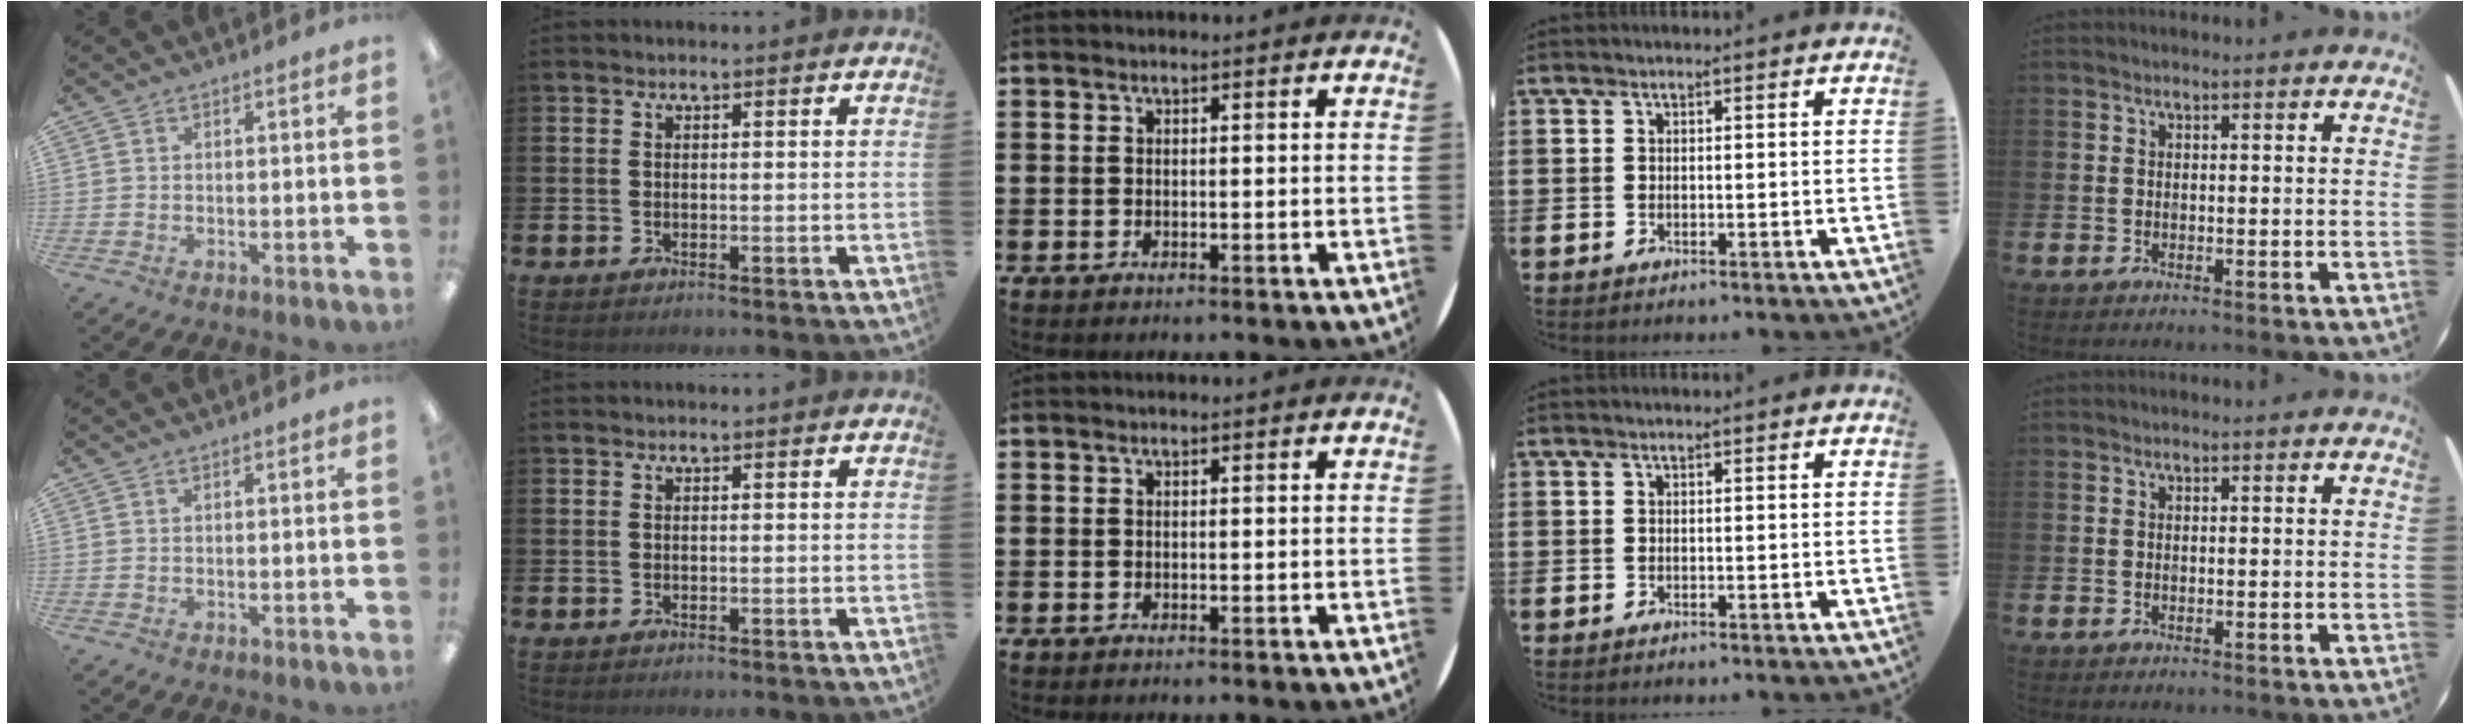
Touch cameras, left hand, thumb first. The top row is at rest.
{}